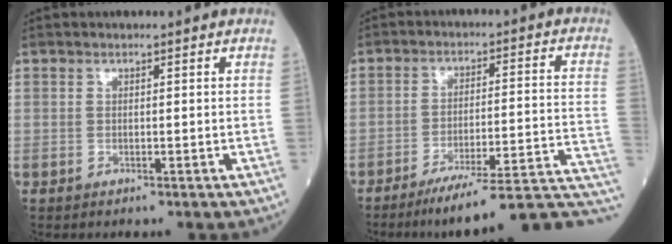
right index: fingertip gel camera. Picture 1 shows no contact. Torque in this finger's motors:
{"motor_torque": [-0.31, -0.51, -0.04, 0.00]}